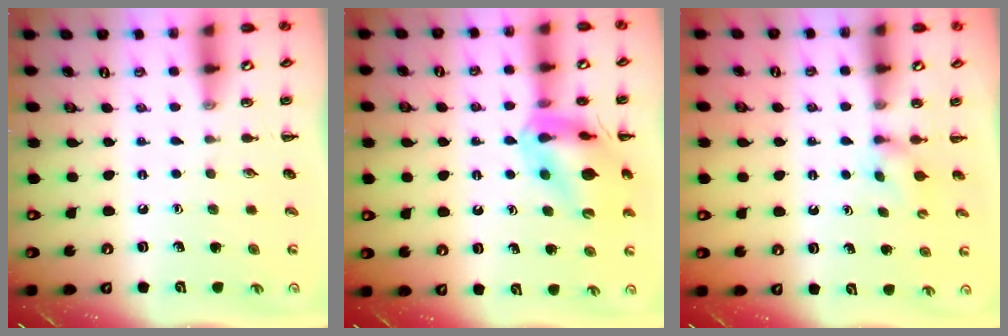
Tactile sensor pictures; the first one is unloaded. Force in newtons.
{"total": 15.7, "press": 15.5, "slide": 2.5}
{"total": 2.9, "press": 2.7, "slide": 1.1}